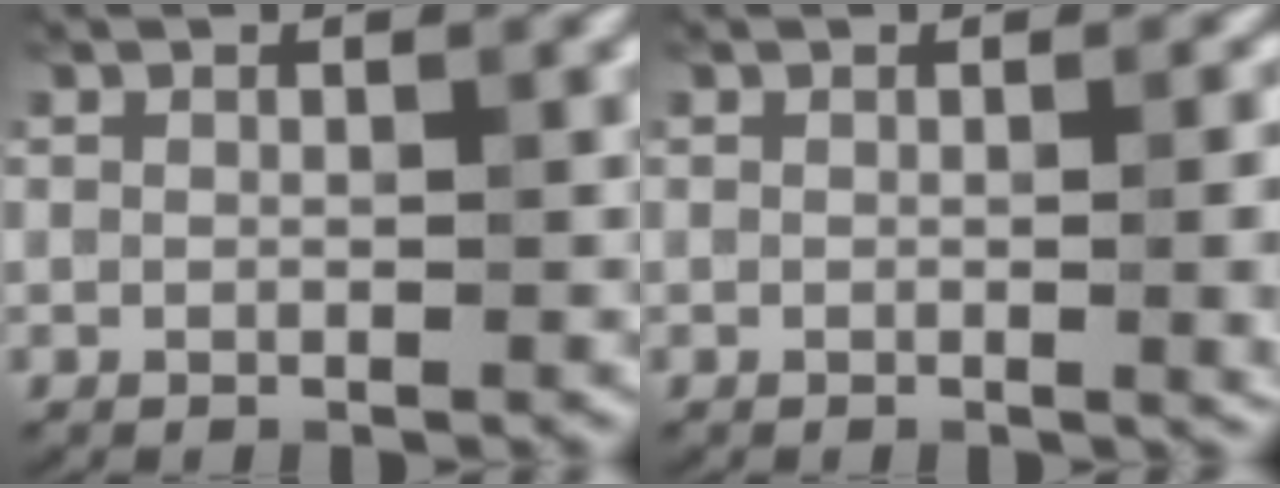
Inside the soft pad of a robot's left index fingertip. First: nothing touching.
{"total": 4.1, "force": [-0.3, 1.5, 3.8], "torque": [-0.034, -0.002, -0.002]}